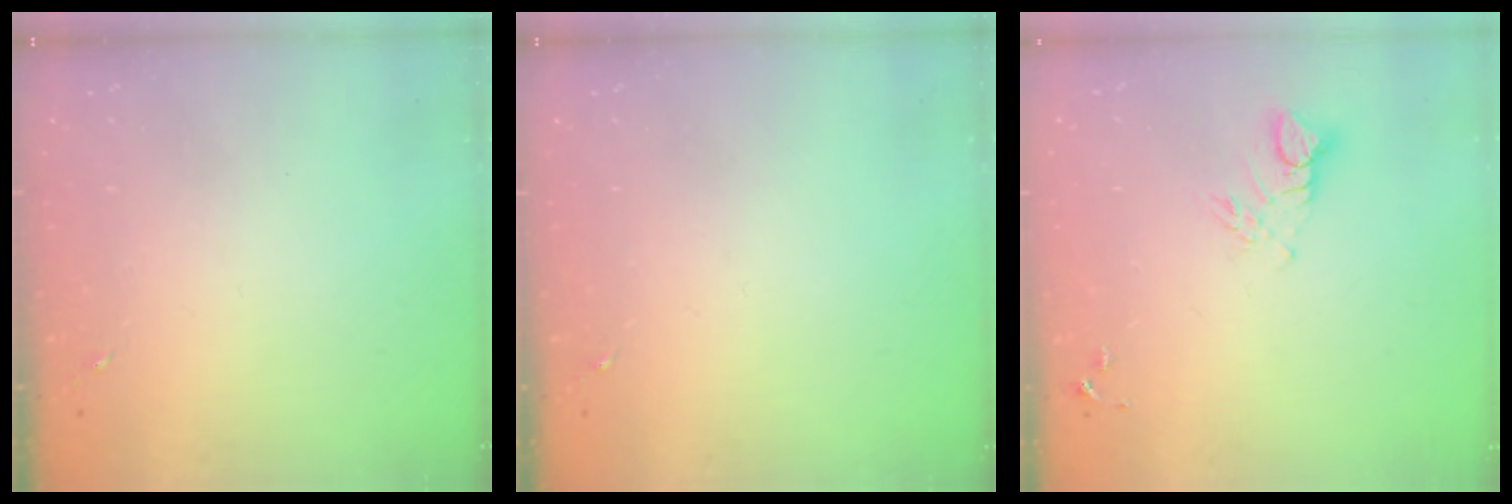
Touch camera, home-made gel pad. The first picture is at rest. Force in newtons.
{"total": 0.0}
{"total": 5.3, "press": 5.2, "slide": 0.4}